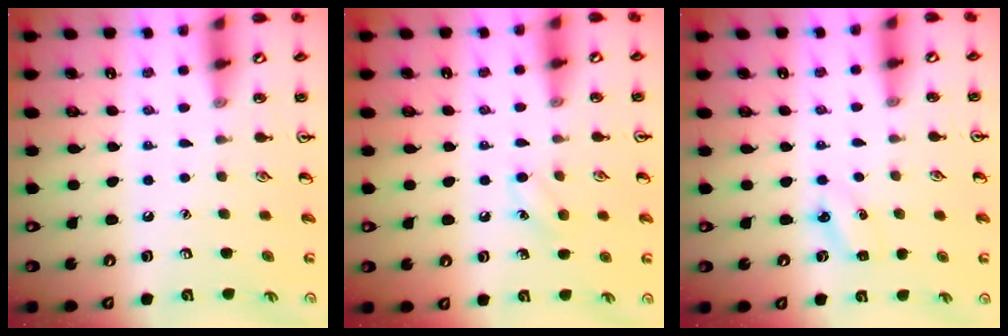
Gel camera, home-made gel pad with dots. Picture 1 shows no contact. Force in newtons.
{"total": 6.1, "press": 5.8, "slide": 1.6}
{"total": 3.8, "press": 3.6, "slide": 1.3}